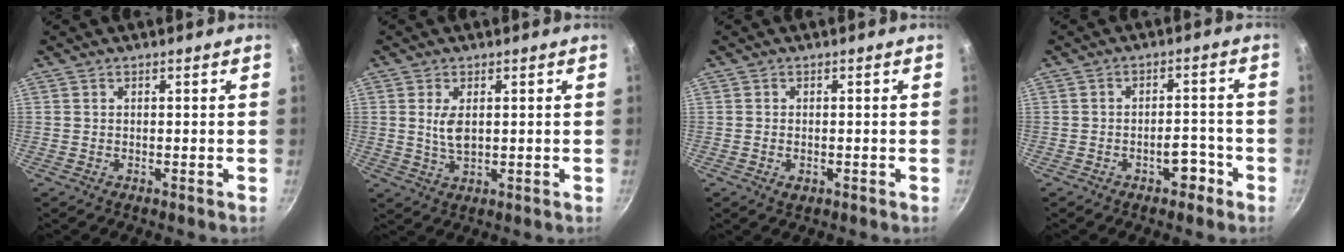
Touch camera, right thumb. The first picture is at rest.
{"total": 4.0, "force": [0.7, 2.0, 3.4], "torque": [-0.068, -0.009, 0.020]}
{"total": 1.5, "force": [-0.6, 1.0, 1.1], "torque": [-0.018, 0.002, -0.008]}
{"total": 4.5, "force": [-2.4, 2.5, 2.7], "torque": [-0.022, 0.028, -0.038]}